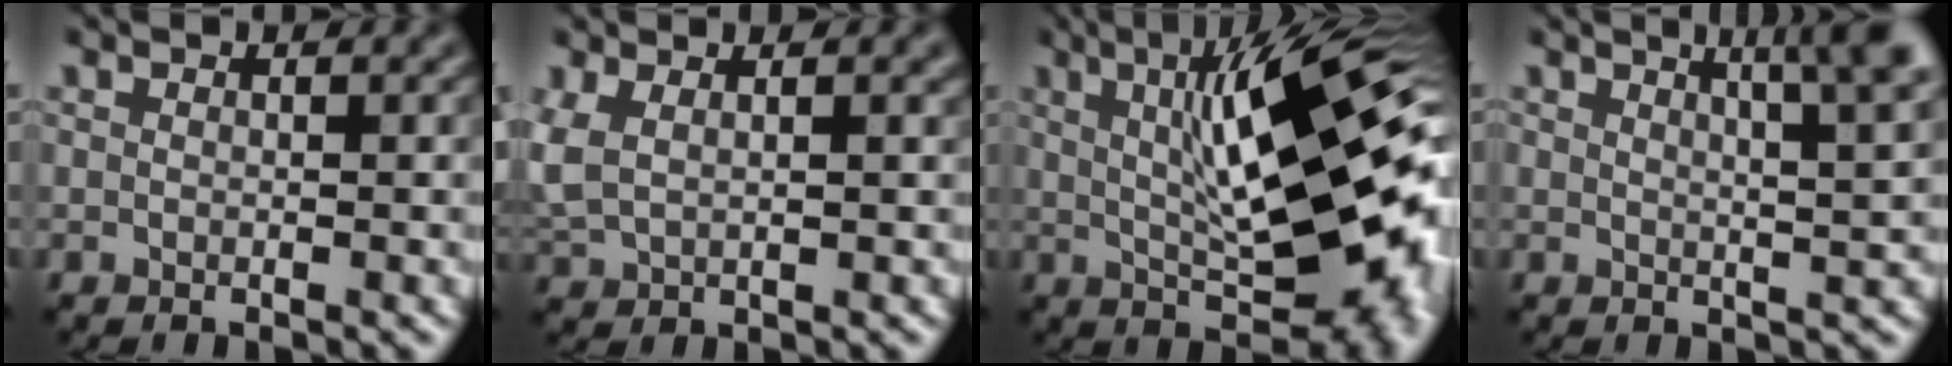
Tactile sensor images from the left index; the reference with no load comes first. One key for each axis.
{"total": 3.9, "fx": 1.6, "fy": 1.9, "fz": 3.1, "tx": -0.063, "ty": 0.009, "tz": 0.034}
{"total": 13.9, "fx": 2.3, "fy": 3.9, "fz": 13.1, "tx": -0.180, "ty": 0.007, "tz": 0.035}
{"total": 6.5, "fx": 3.3, "fy": 2.0, "fz": 5.2, "tx": -0.040, "ty": 0.028, "tz": 0.023}